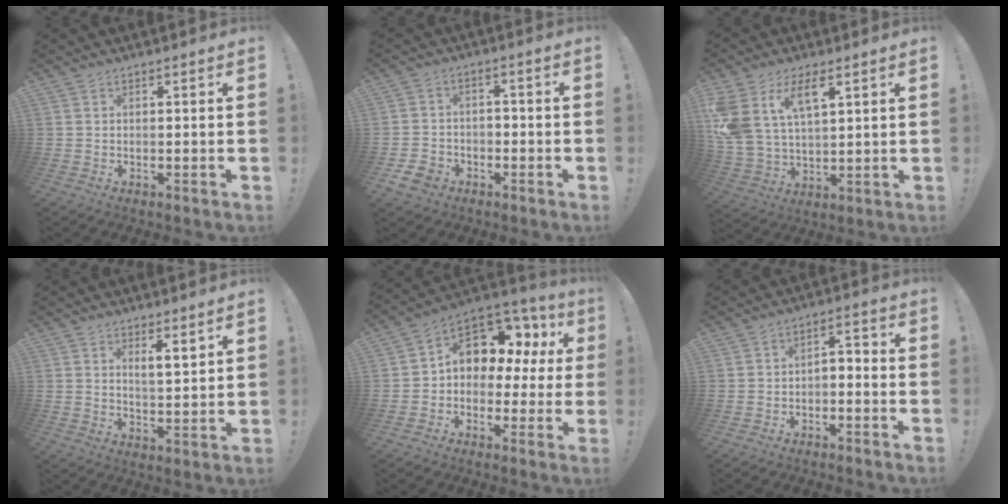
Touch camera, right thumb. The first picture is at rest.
{"total": 6.9, "force": [-4.2, 4.8, 2.6], "torque": [-0.057, 0.024, -0.078]}
{"total": 12.5, "force": [6.9, 6.7, 8.1], "torque": [-0.178, -0.031, 0.128]}
{"total": 5.6, "force": [4.3, 0.5, 3.4], "torque": [-0.041, -0.035, 0.069]}
{"total": 11.6, "force": [4.3, 8.2, 7.0], "torque": [-0.104, -0.029, 0.077]}
{"total": 3.9, "force": [-3.2, 1.6, 1.7], "torque": [-0.022, 0.015, -0.059]}